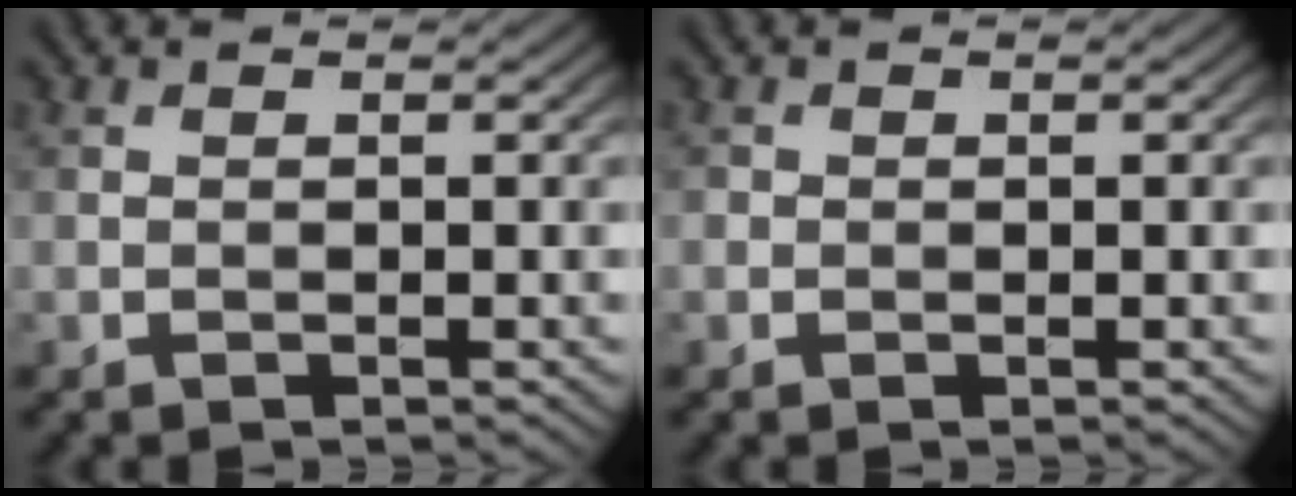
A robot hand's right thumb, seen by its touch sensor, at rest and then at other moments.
{"total": 0.6, "force": [-0.1, 0.6, 0.1], "torque": [0.002, -0.004, -0.004]}